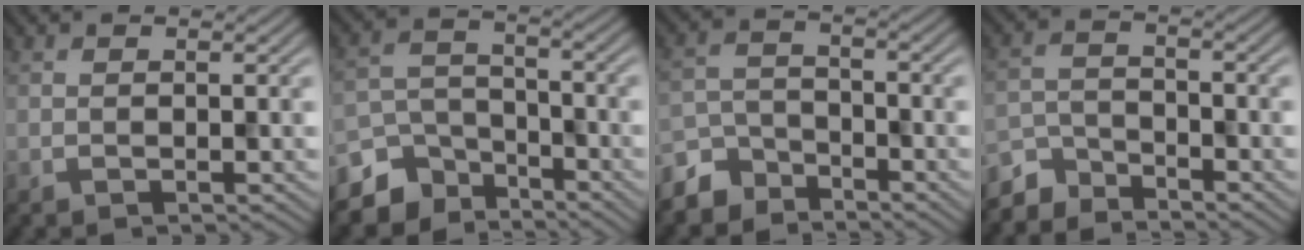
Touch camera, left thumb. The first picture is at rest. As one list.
[{"total": 8.4, "force": [-6.3, 5.1, 2.3], "torque": [-0.055, -0.012, -0.120]}, {"total": 5.8, "force": [-4.8, 2.9, 1.3], "torque": [-0.031, -0.005, -0.107]}, {"total": 4.6, "force": [-4.3, 1.5, 0.6], "torque": [-0.015, -0.005, -0.099]}]